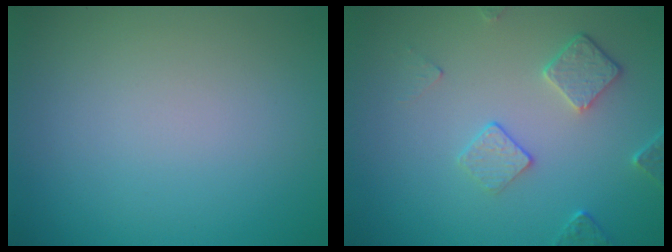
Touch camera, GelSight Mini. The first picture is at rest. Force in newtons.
{"total": 2.7, "press": 2.0, "slide": 1.7}